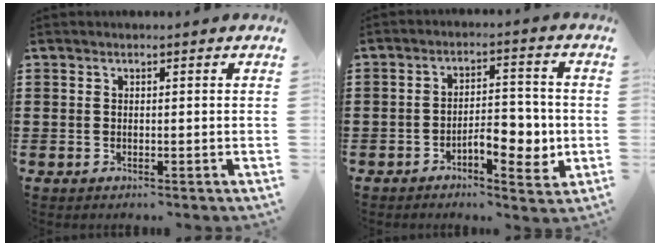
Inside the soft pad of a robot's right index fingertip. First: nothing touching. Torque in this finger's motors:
{"motor_torque": [0.39, -0.11, 0.39, 0.07]}